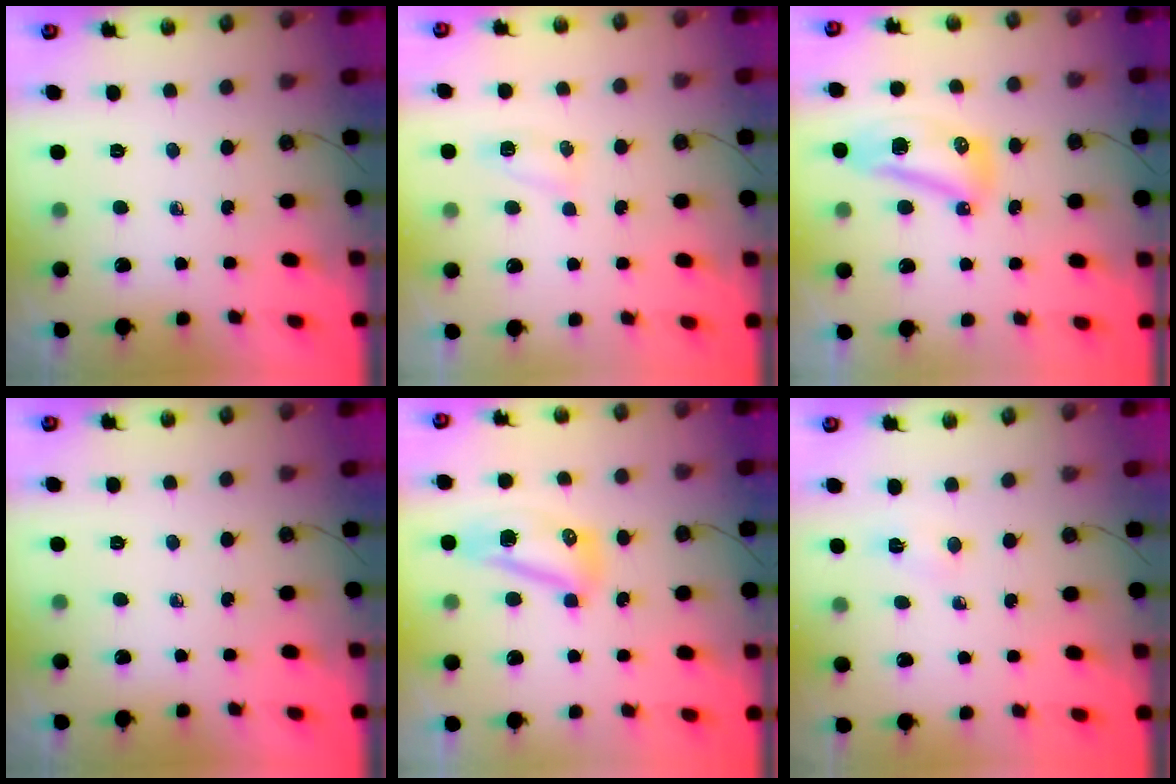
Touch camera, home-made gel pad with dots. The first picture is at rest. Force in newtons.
{"total": 4.6, "press": 4.6, "slide": 0.5}
{"total": 19.4, "press": 12.1, "slide": 15.2}
{"total": 0.0}
{"total": 8.7, "press": 8.4, "slide": 2.3}
{"total": 2.9, "press": 1.4, "slide": 2.6}